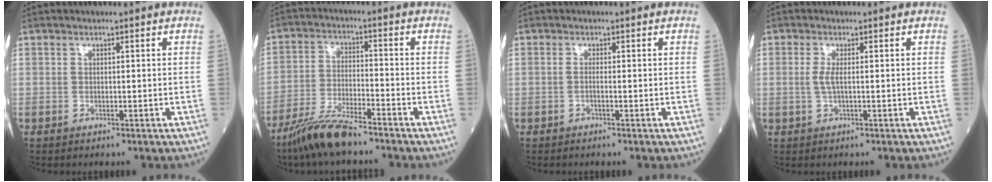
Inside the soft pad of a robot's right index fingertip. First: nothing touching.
{"total": 8.5, "force": [-6.9, 1.0, 4.9], "torque": [-0.100, -0.022, -0.134]}
{"total": 0.6, "force": [-0.3, 0.0, 0.6], "torque": [-0.010, 0.001, -0.007]}
{"total": 1.8, "force": [0.0, 0.2, 1.8], "torque": [-0.049, -0.002, 0.001]}